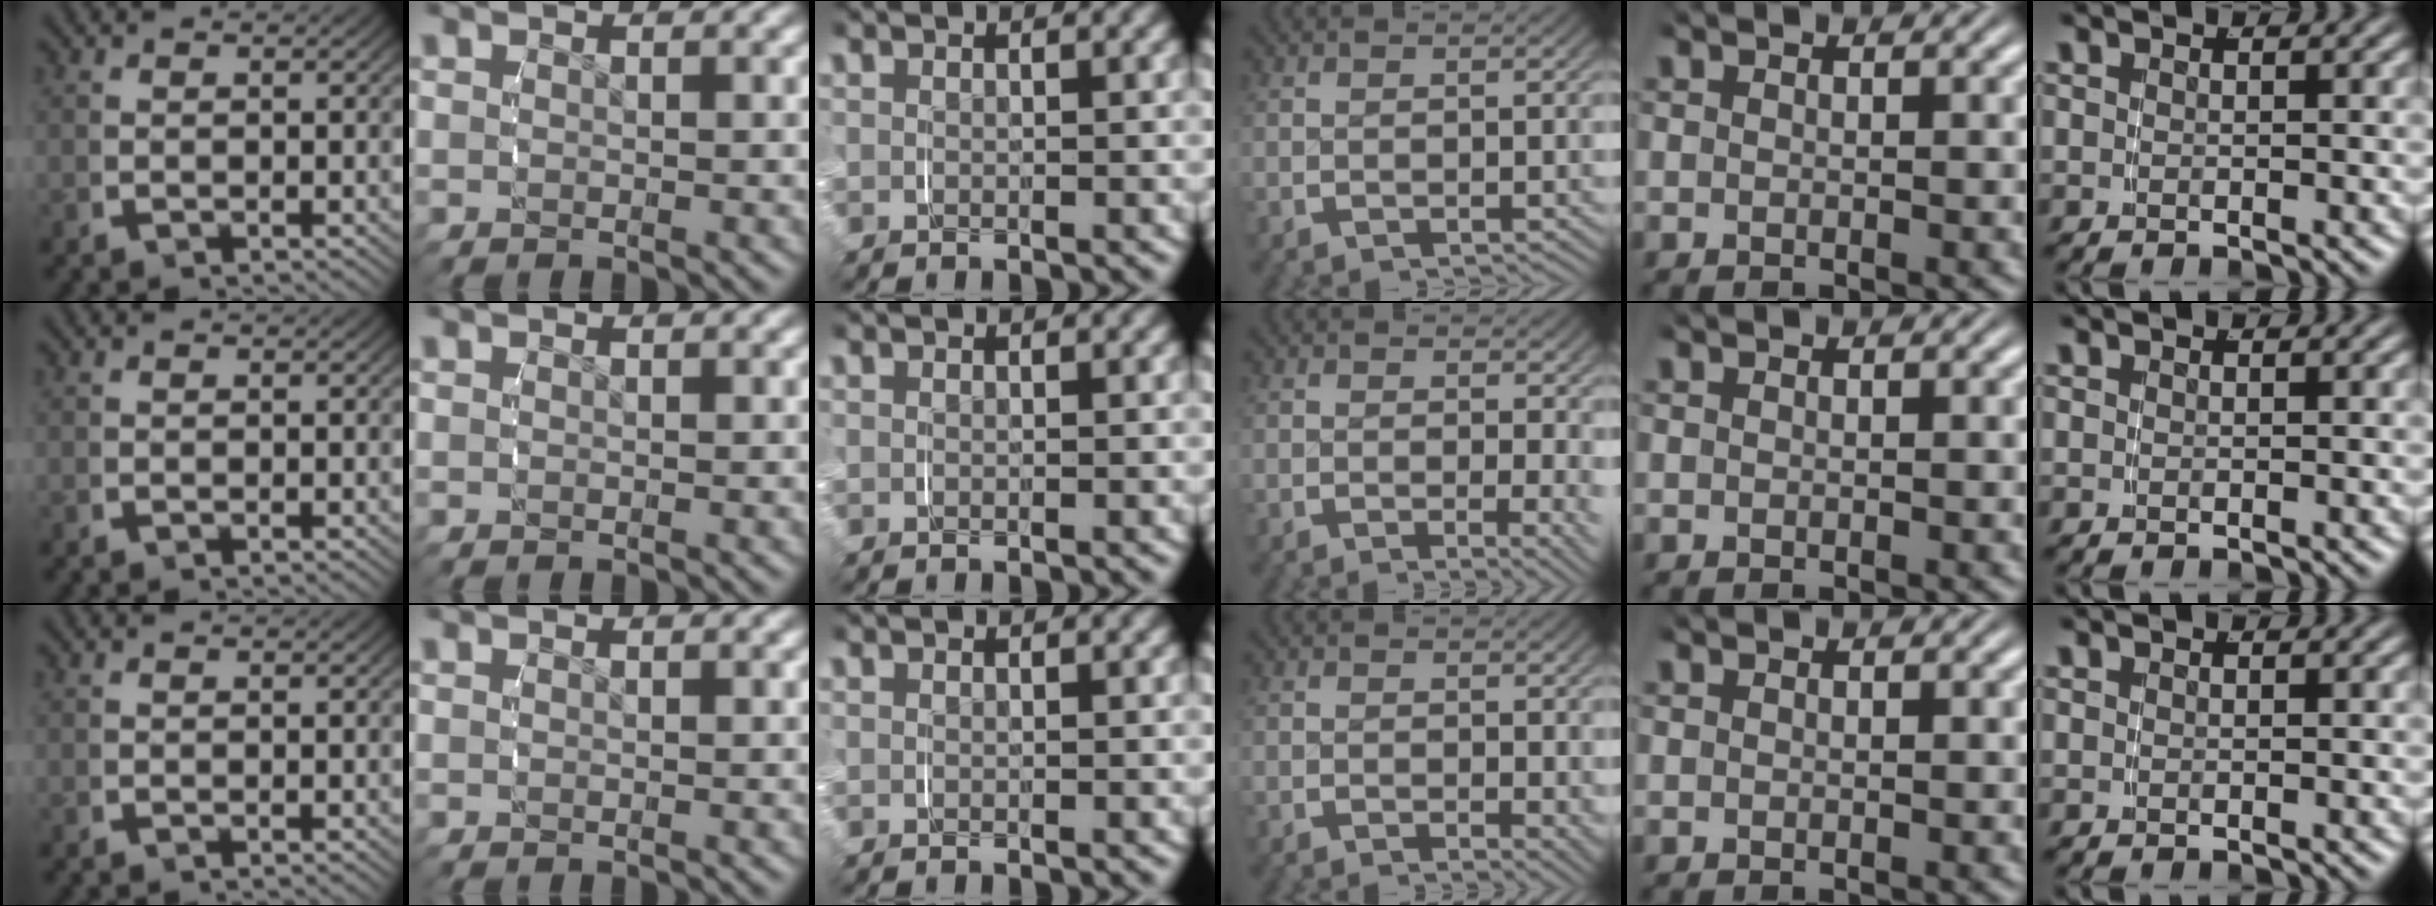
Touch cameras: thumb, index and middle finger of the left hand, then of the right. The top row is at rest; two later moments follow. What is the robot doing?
{"motion": "grasp_and_lifting", "object": "jewelry box"}